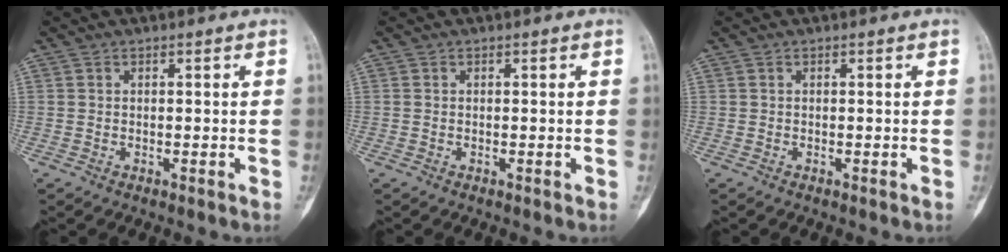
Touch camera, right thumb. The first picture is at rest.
{"total": 0.0}
{"total": 0.0}